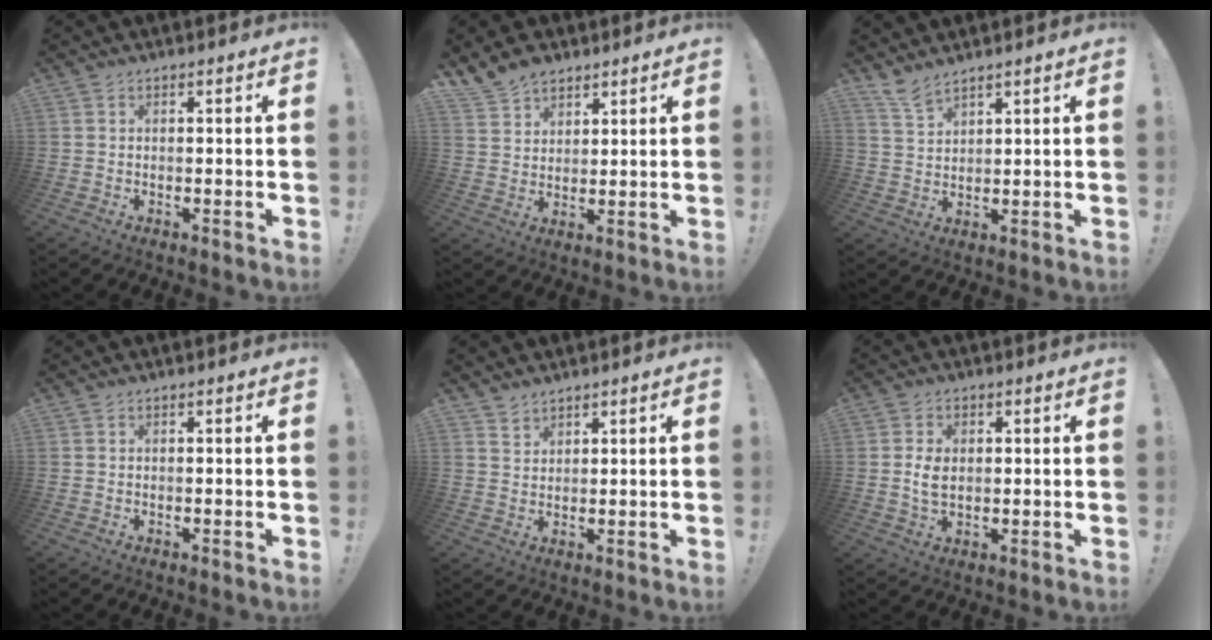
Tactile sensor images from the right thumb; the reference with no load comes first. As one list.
[{"total": 7.8, "force": [6.3, 4.2, 1.7], "torque": [-0.042, -0.039, 0.126]}, {"total": 5.6, "force": [4.9, 1.2, 2.5], "torque": [-0.046, -0.030, 0.090]}, {"total": 0.0}, {"total": 2.6, "force": [2.5, 0.9, 0.2], "torque": [-0.001, -0.022, 0.046]}, {"total": 4.3, "force": [0.3, 2.8, 3.3], "torque": [-0.053, -0.001, 0.004]}]